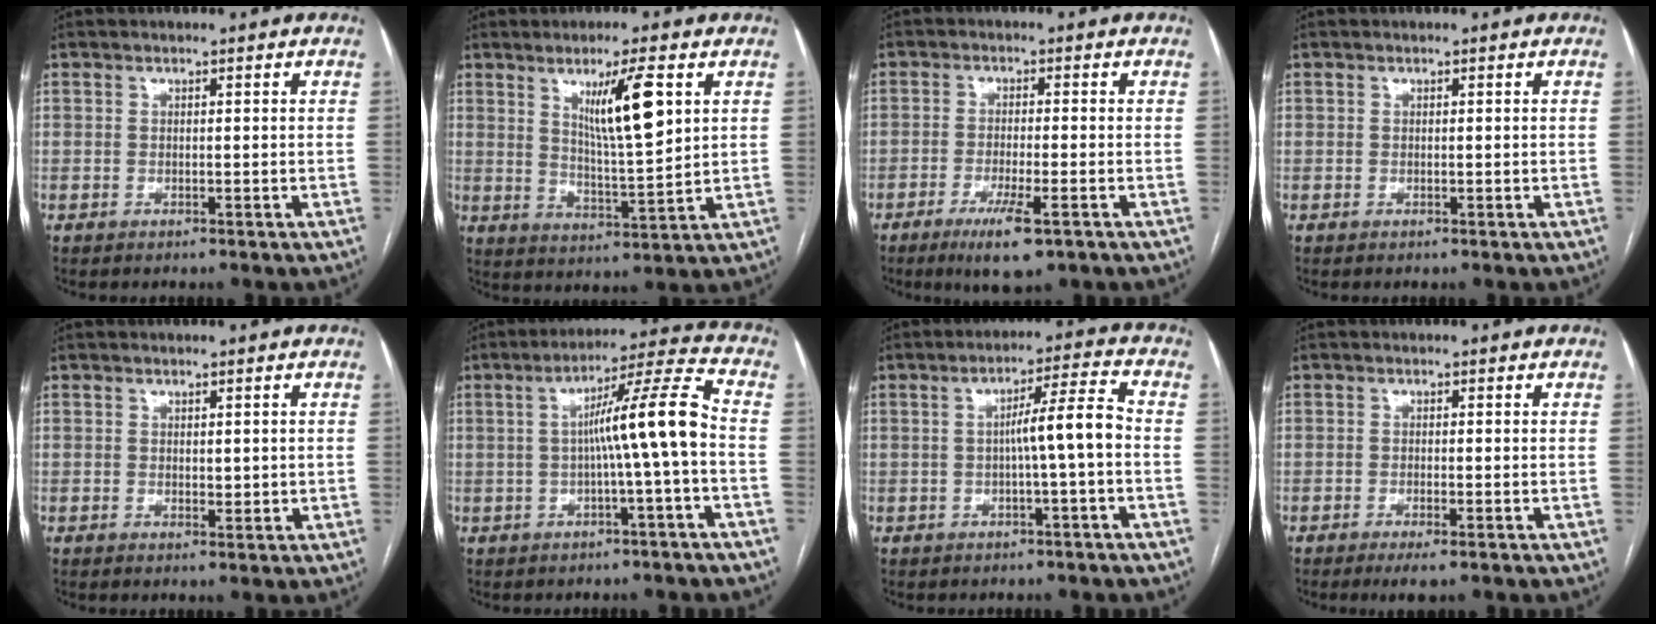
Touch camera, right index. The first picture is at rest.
{"total": 9.5, "force": [3.9, 0.7, 8.7], "torque": [-0.150, -0.011, 0.071]}
{"total": 6.6, "force": [-3.7, 0.8, 5.4], "torque": [-0.102, -0.015, -0.057]}
{"total": 0.0}
{"total": 1.4, "force": [0.2, 0.9, 1.1], "torque": [-0.015, -0.004, 0.008]}
{"total": 9.9, "force": [-0.8, -1.1, 9.8], "torque": [-0.155, 0.023, -0.010]}
{"total": 6.3, "force": [-0.8, -0.4, 6.2], "torque": [-0.098, 0.017, -0.008]}
{"total": 2.5, "force": [-1.5, 0.3, 2.0], "torque": [-0.033, -0.005, -0.022]}